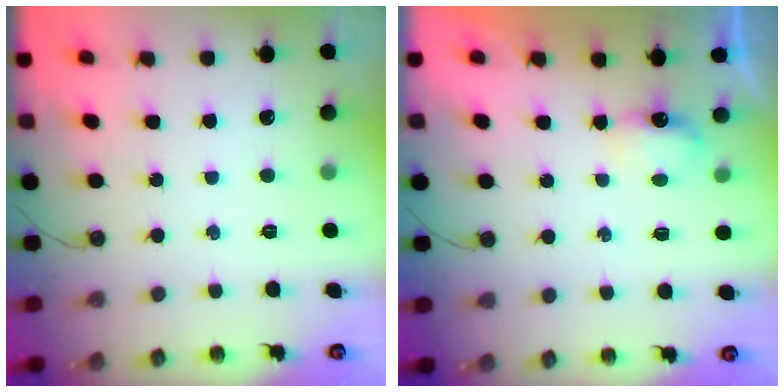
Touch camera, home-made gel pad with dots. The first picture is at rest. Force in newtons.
{"total": 4.5, "press": 4.4, "slide": 0.8}